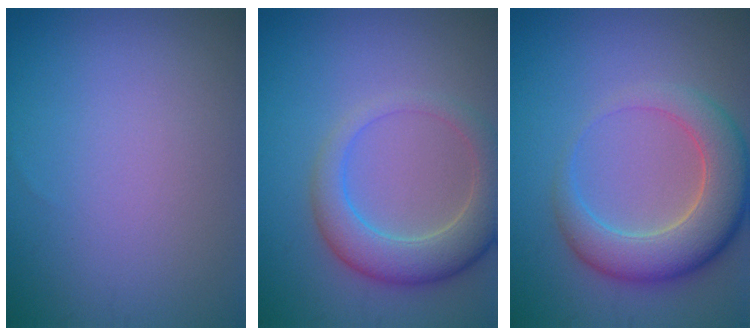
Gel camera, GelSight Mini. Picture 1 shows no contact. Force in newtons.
{"total": 5.2, "press": 5.1, "slide": 0.4}
{"total": 6.7, "press": 6.7, "slide": 0.5}